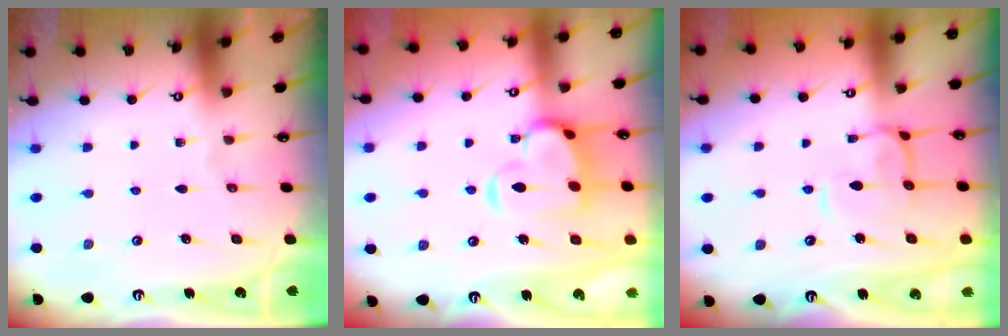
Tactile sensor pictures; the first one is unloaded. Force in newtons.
{"total": 7.8, "press": 7.7, "slide": 1.3}
{"total": 2.9, "press": 2.8, "slide": 0.8}